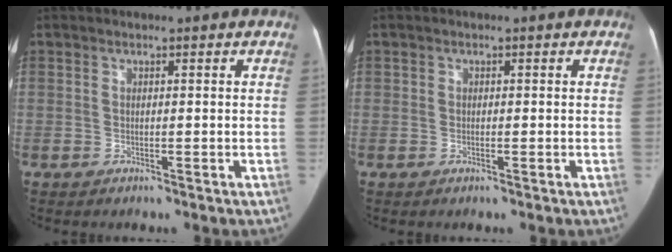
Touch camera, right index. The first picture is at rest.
{"total": 0.0}